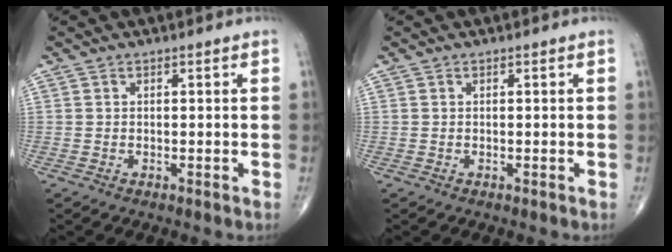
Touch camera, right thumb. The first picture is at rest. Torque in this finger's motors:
{"motor_torque": [-0.11, 0.11, 0.00, 0.00, 0.00]}